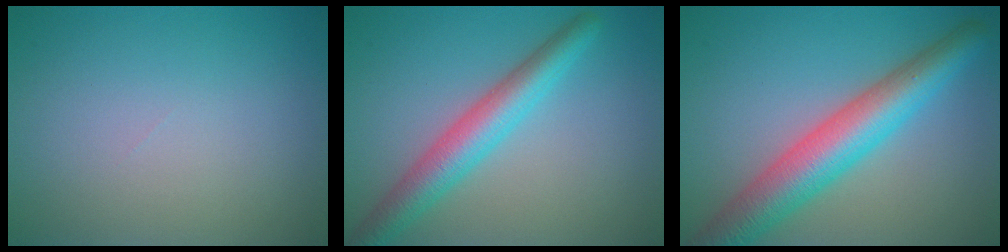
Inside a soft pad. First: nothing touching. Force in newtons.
{"total": 4.8, "press": 4.8, "slide": 0.1}
{"total": 7.4, "press": 7.4, "slide": 0.5}